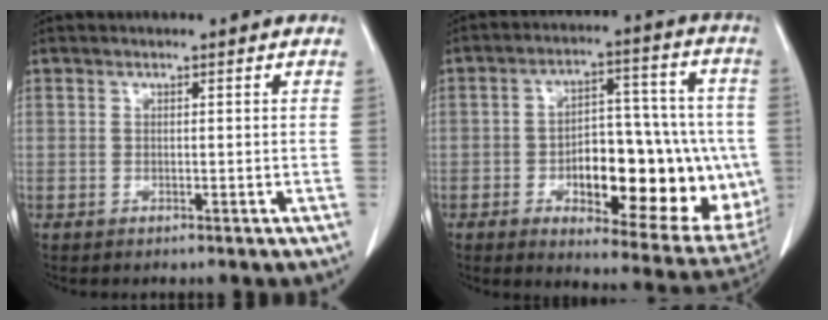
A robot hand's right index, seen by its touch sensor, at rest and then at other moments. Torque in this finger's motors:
{"motor_torque": [0.73, -0.20, 0.39, 0.15]}